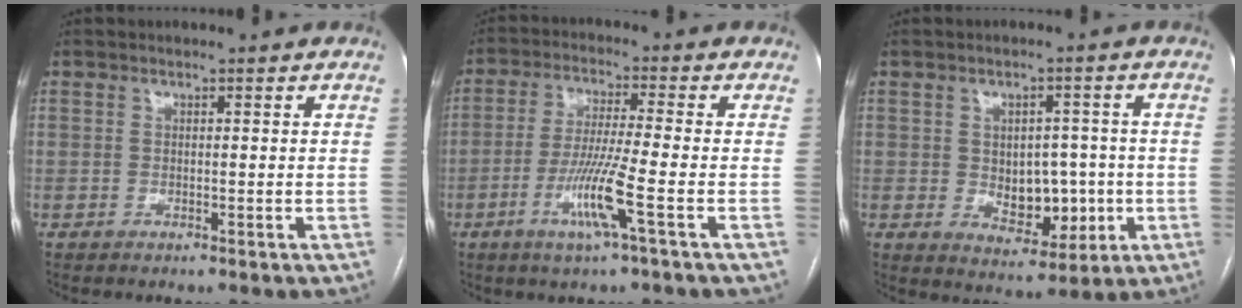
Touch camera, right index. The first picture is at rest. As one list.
[{"total": 8.8, "force": [-3.4, -0.9, 8.1], "torque": [-0.159, -0.014, -0.069]}, {"total": 8.1, "force": [-0.7, 5.1, 6.2], "torque": [-0.081, 0.006, 0.002]}]